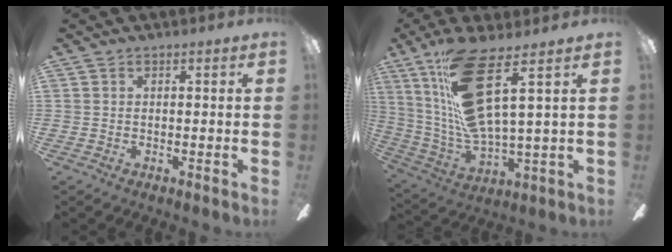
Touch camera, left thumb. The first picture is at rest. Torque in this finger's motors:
{"motor_torque": [0.54, -0.10, -0.05, 0.06, 0.22]}